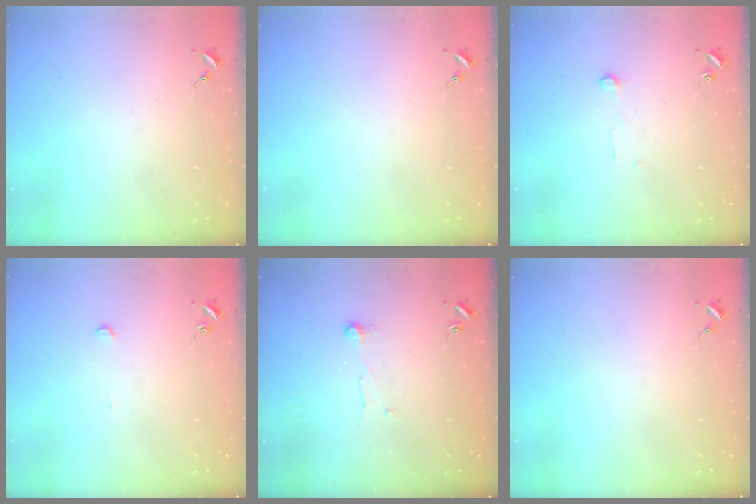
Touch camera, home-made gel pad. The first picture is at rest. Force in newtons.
{"total": 0.0}
{"total": 3.4, "press": 3.4, "slide": 0.4}
{"total": 2.2, "press": 2.2, "slide": 0.2}
{"total": 6.5, "press": 6.5, "slide": 0.7}
{"total": 0.0}